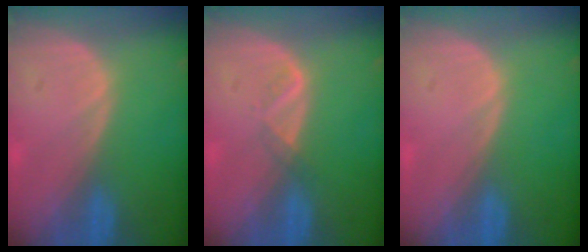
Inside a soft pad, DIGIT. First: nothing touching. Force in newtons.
{"total": 1.6, "press": 1.5, "slide": 0.7}
{"total": 0.0}